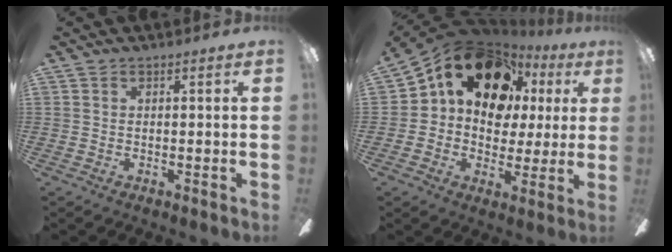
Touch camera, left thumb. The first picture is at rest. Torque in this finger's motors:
{"motor_torque": [0.08, 1.86, 1.61, -1.16, 0.22]}